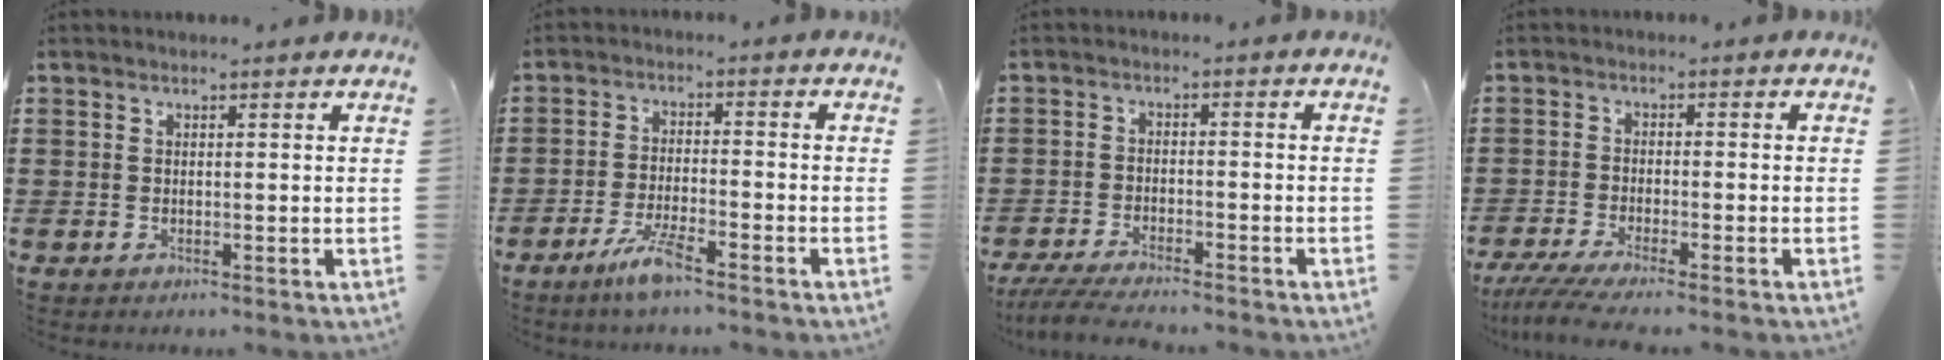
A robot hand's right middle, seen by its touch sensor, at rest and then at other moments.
{"total": 4.9, "force": [-3.3, 0.5, 3.6], "torque": [-0.084, -0.010, -0.065]}
{"total": 4.3, "force": [-4.0, 0.2, 1.6], "torque": [-0.047, -0.014, -0.084]}
{"total": 3.6, "force": [-2.9, 0.0, 2.1], "torque": [-0.057, -0.016, -0.061]}